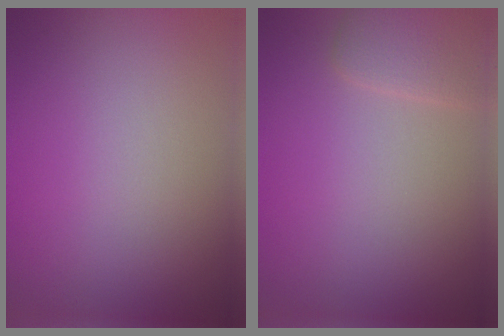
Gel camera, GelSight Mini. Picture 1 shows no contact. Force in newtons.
{"total": 2.1, "press": 2.1, "slide": 0.1}